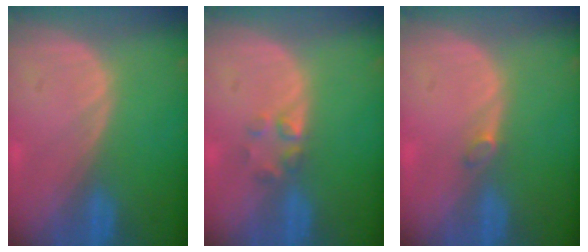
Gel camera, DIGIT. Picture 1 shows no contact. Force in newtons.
{"total": 2.2, "press": 2.2, "slide": 0.2}
{"total": 1.2, "press": 1.2, "slide": 0.2}